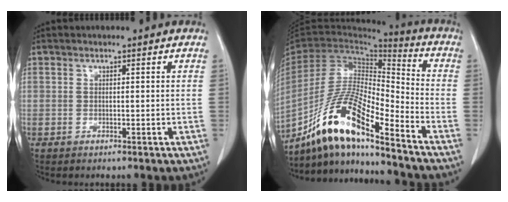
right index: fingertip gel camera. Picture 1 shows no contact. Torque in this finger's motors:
{"motor_torque": [1.15, -1.00, 0.87, 0.21]}